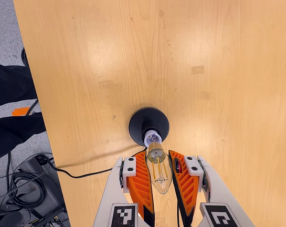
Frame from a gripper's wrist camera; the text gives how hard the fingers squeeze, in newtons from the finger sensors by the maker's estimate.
{"total": 21.1, "left": 24.0, "right": 18.1}